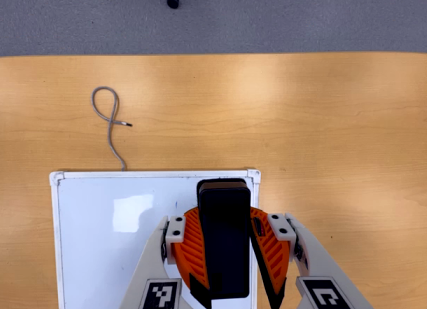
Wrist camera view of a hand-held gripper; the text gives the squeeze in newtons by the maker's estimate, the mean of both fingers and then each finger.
{"total": 10.8, "left": 10.1, "right": 11.6}